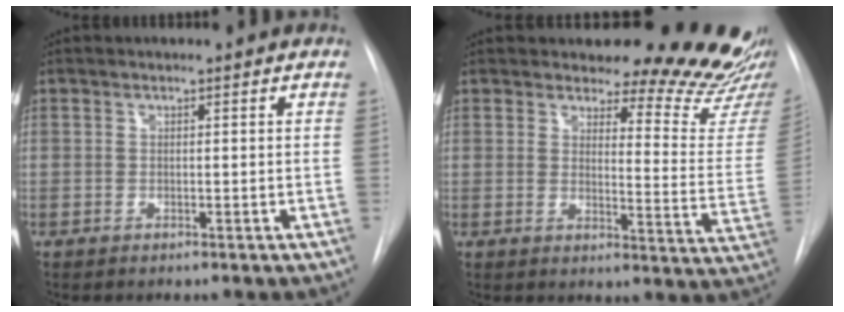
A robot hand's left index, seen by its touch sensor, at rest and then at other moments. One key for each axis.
{"total": 16.3, "fx": 15.6, "fy": 1.8, "fz": 4.6, "tx": -0.037, "ty": -0.132, "tz": 0.158}